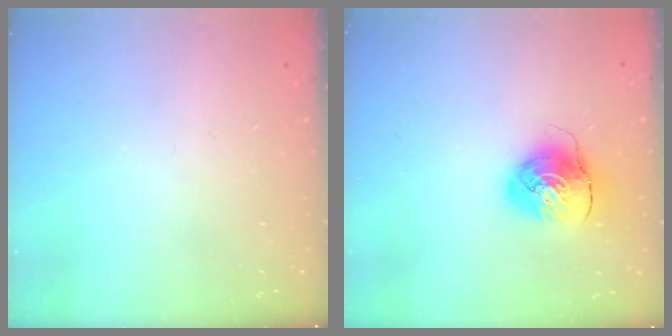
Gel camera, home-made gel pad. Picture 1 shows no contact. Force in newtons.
{"total": 10.3, "press": 10.3, "slide": 0.5}